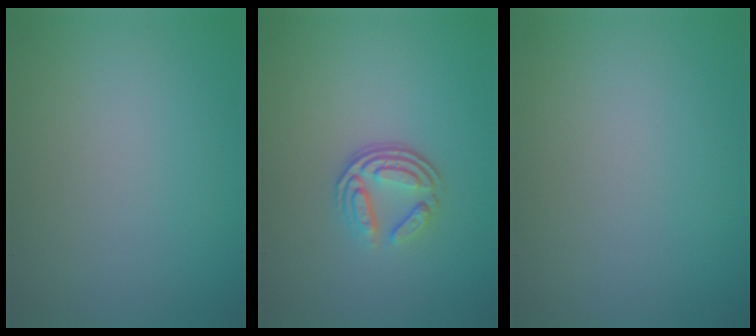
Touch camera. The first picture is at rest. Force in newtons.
{"total": 3.7, "press": 2.6, "slide": 2.7}
{"total": 0.0}